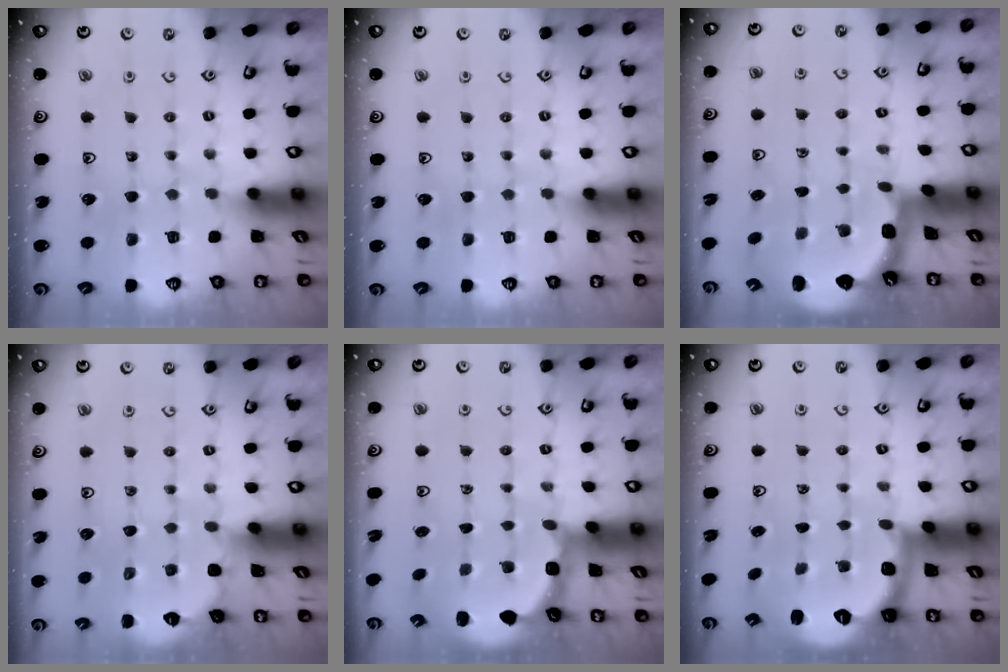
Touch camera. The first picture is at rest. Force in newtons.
{"total": 0.0}
{"total": 2.6, "press": 1.7, "slide": 1.9}
{"total": 2.0, "press": 2.0, "slide": 0.1}
{"total": 2.7, "press": 2.3, "slide": 1.4}
{"total": 2.7, "press": 1.6, "slide": 2.1}